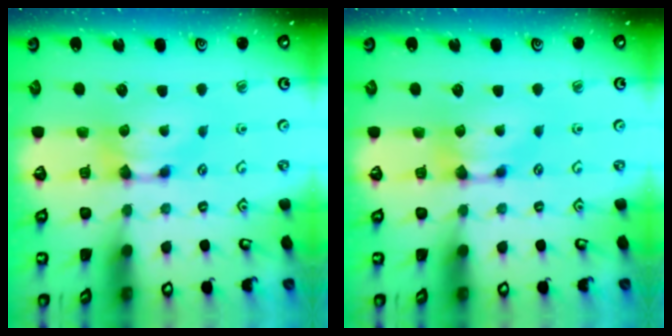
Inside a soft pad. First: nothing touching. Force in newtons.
{"total": 0.0}